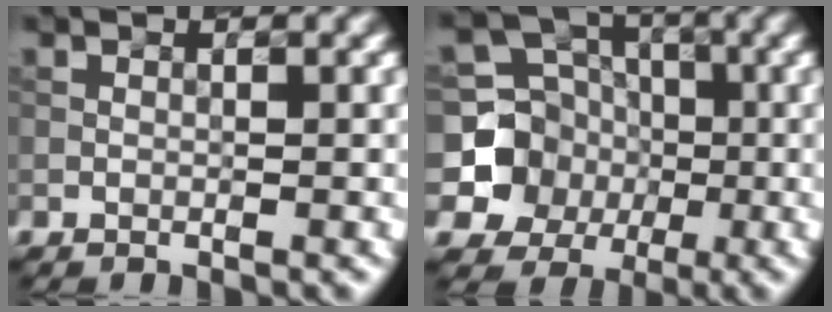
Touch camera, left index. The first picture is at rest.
{"total": 7.1, "force": [-1.1, 6.7, 2.1], "torque": [-0.040, -0.005, -0.041]}